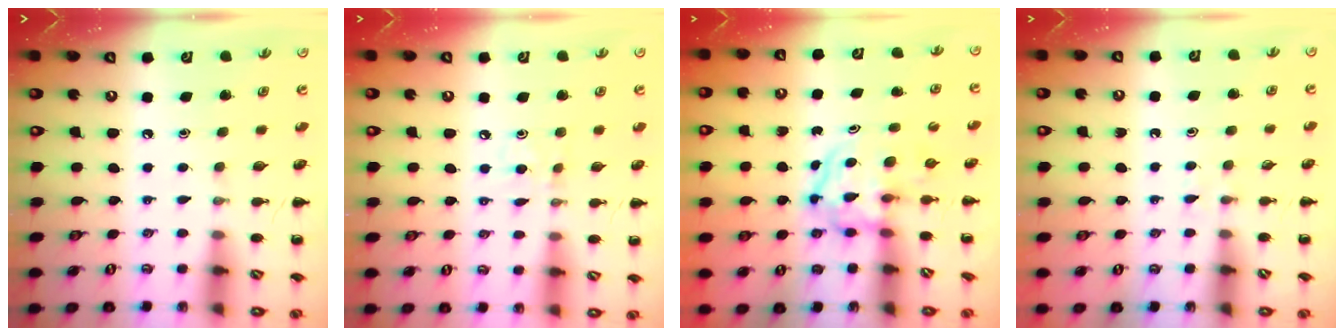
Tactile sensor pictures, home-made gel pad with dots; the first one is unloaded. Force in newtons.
{"total": 4.5, "press": 4.3, "slide": 1.5}
{"total": 3.8, "press": 3.8, "slide": 0.4}
{"total": 2.1, "press": 1.8, "slide": 0.9}